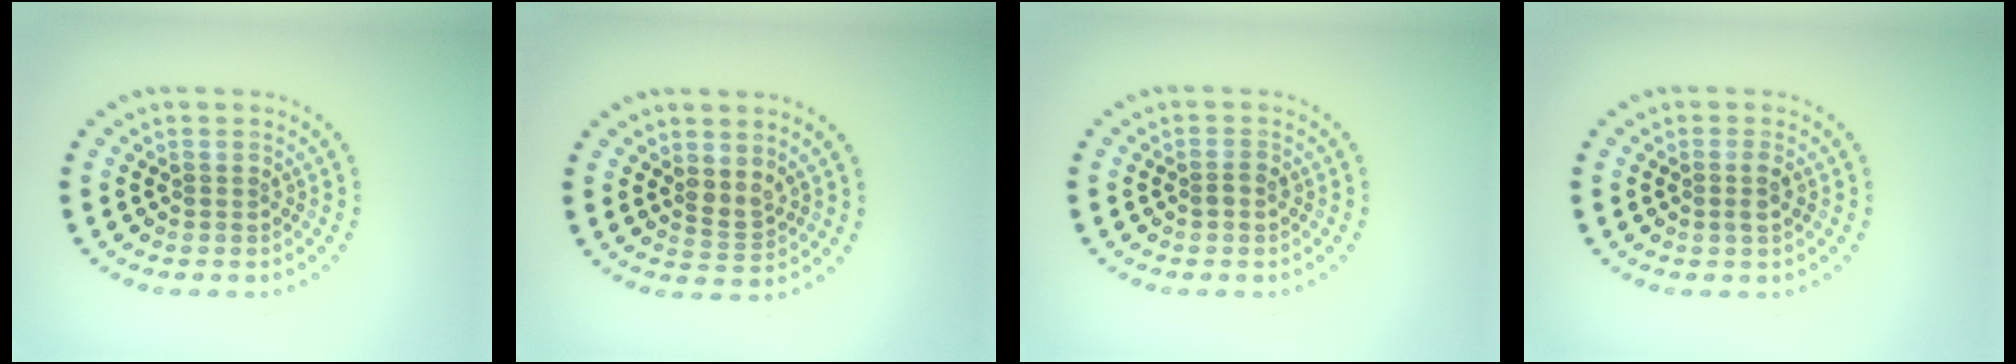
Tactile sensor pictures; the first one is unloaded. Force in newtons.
{"total": 1.6, "press": 1.4, "slide": 0.9}
{"total": 0.9, "press": 0.8, "slide": 0.3}
{"total": 1.3, "press": 1.2, "slide": 0.6}